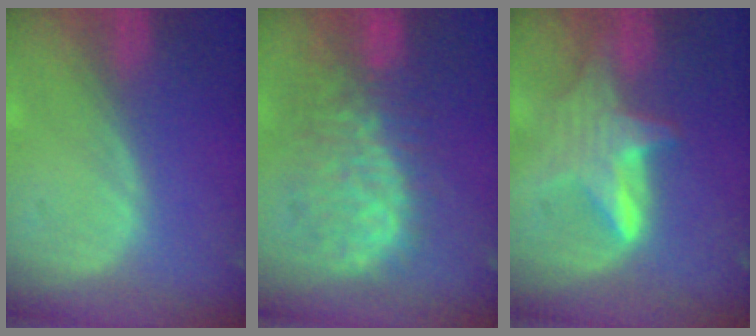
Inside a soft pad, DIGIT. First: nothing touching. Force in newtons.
{"total": 10.3, "press": 9.4, "slide": 4.3}
{"total": 6.3, "press": 6.2, "slide": 0.7}